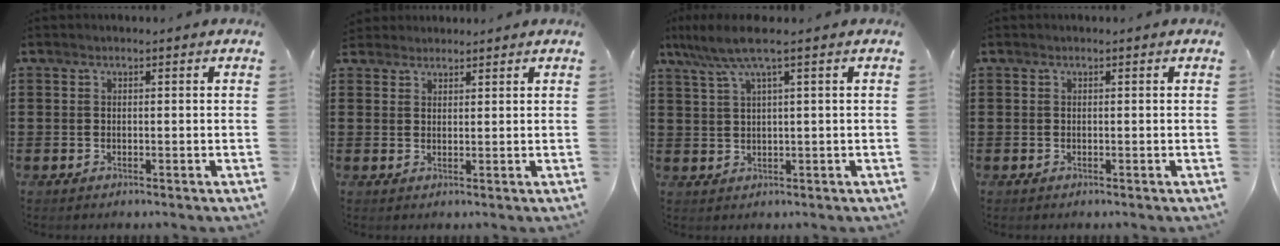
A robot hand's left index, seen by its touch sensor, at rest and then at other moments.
{"total": 2.0, "force": [1.9, 0.7, -0.2], "torque": [-0.002, 0.006, 0.038]}
{"total": 5.0, "force": [2.3, 0.1, 4.4], "torque": [-0.098, -0.003, 0.037]}
{"total": 0.0}